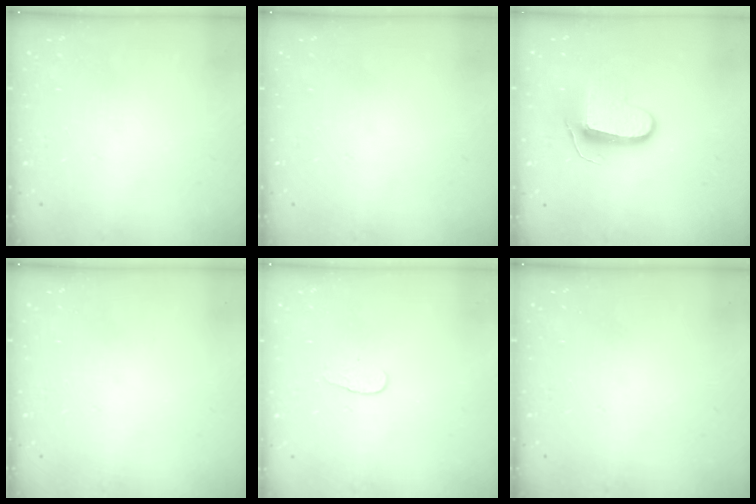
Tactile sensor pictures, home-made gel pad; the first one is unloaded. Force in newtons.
{"total": 0.0}
{"total": 9.5, "press": 9.5, "slide": 0.1}
{"total": 0.0}
{"total": 3.3, "press": 3.3, "slide": 0.3}
{"total": 0.0}